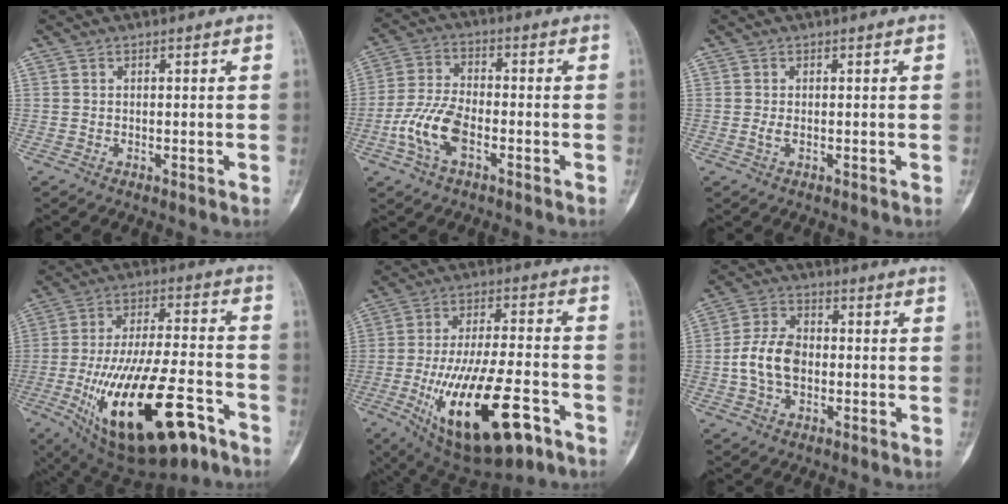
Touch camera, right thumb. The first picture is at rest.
{"total": 9.4, "force": [-3.4, 4.6, 7.4], "torque": [-0.163, 0.020, -0.069]}
{"total": 0.9, "force": [-0.2, 0.4, 0.8], "torque": [-0.023, -0.003, -0.002]}
{"total": 26.4, "force": [-11.9, 10.3, 21.2], "torque": [-0.380, 0.044, -0.182]}
{"total": 22.8, "force": [-9.6, 8.7, 18.8], "torque": [-0.337, 0.027, -0.143]}
{"total": 8.9, "force": [-1.1, 6.0, 6.5], "torque": [-0.114, 0.019, -0.027]}